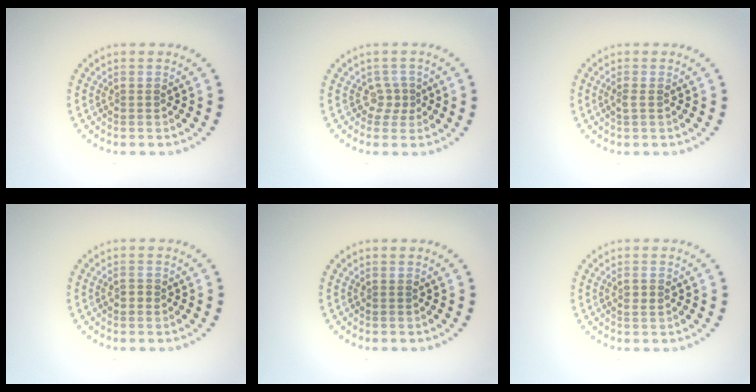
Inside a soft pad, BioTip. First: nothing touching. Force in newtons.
{"total": 1.6, "press": 1.0, "slide": 1.2}
{"total": 0.7, "press": 0.6, "slide": 0.4}
{"total": 0.8, "press": 0.8, "slide": 0.1}
{"total": 0.0}
{"total": 1.1, "press": 1.0, "slide": 0.5}